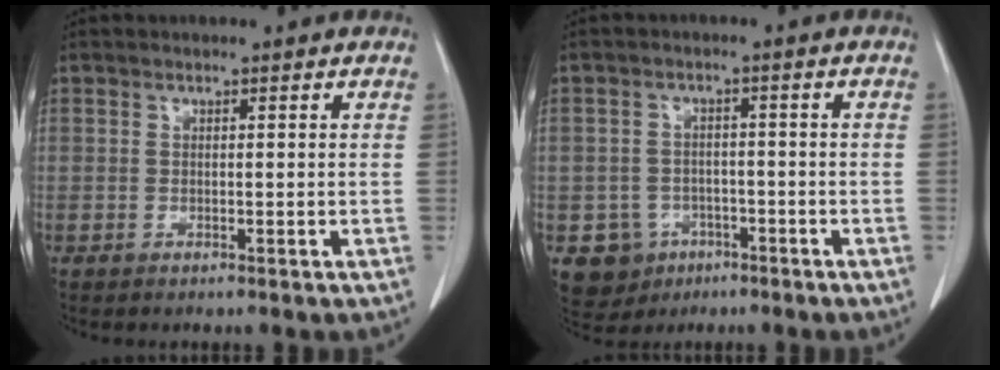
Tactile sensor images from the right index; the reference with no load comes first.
{"total": 6.1, "force": [-2.6, 5.5, 0.8], "torque": [-0.017, 0.010, -0.029]}